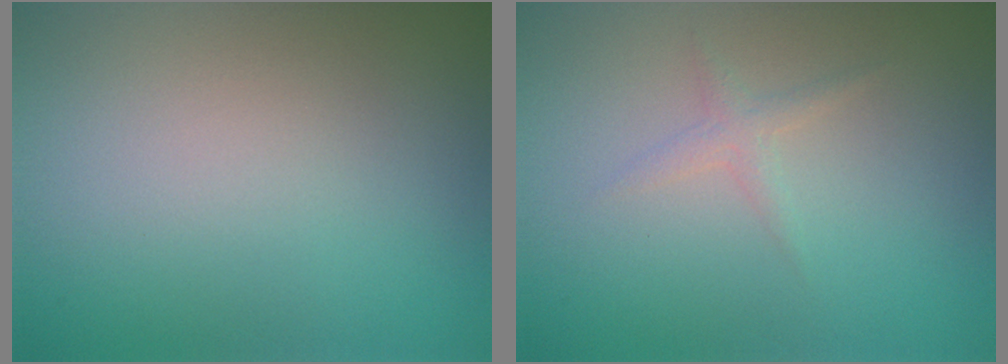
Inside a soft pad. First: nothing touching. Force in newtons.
{"total": 1.0, "press": 1.0, "slide": 0.1}